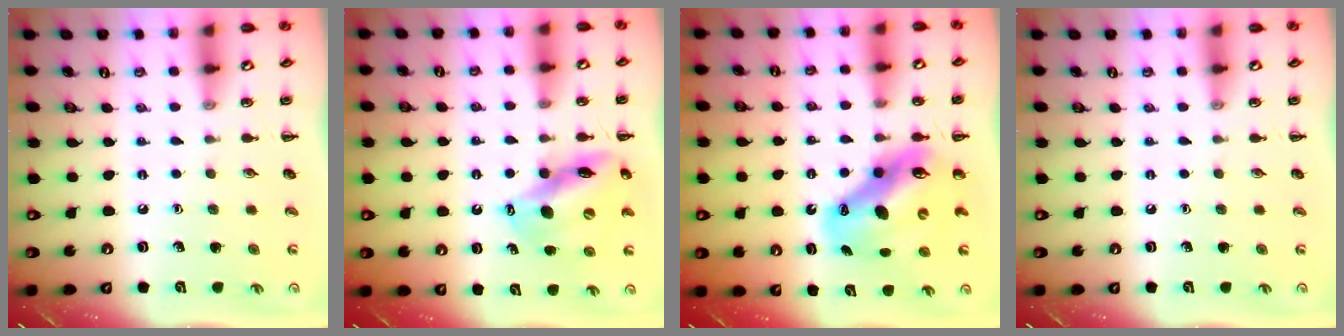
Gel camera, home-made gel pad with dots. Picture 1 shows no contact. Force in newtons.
{"total": 13.0, "press": 12.4, "slide": 3.8}
{"total": 12.9, "press": 12.4, "slide": 3.8}
{"total": 0.0}